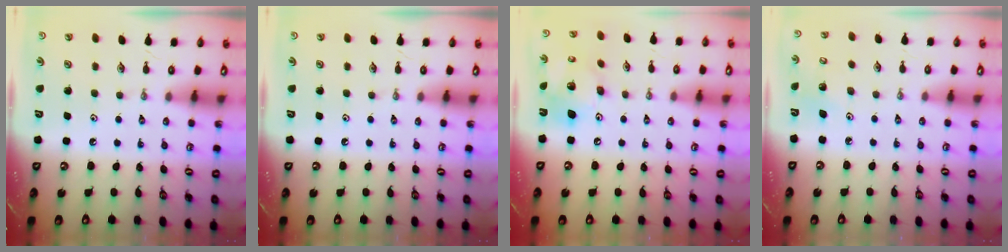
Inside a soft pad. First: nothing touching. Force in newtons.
{"total": 0.0}
{"total": 16.8, "press": 16.4, "slide": 3.3}
{"total": 3.0, "press": 2.9, "slide": 0.5}